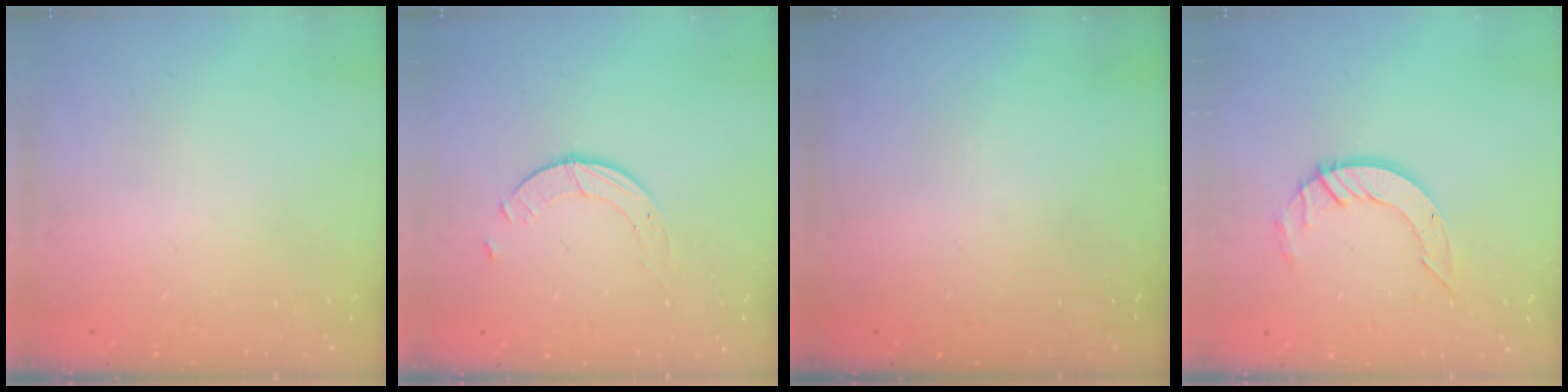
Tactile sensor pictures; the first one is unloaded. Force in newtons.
{"total": 1.8, "press": 1.8, "slide": 0.2}
{"total": 0.0}
{"total": 8.7, "press": 8.6, "slide": 0.8}